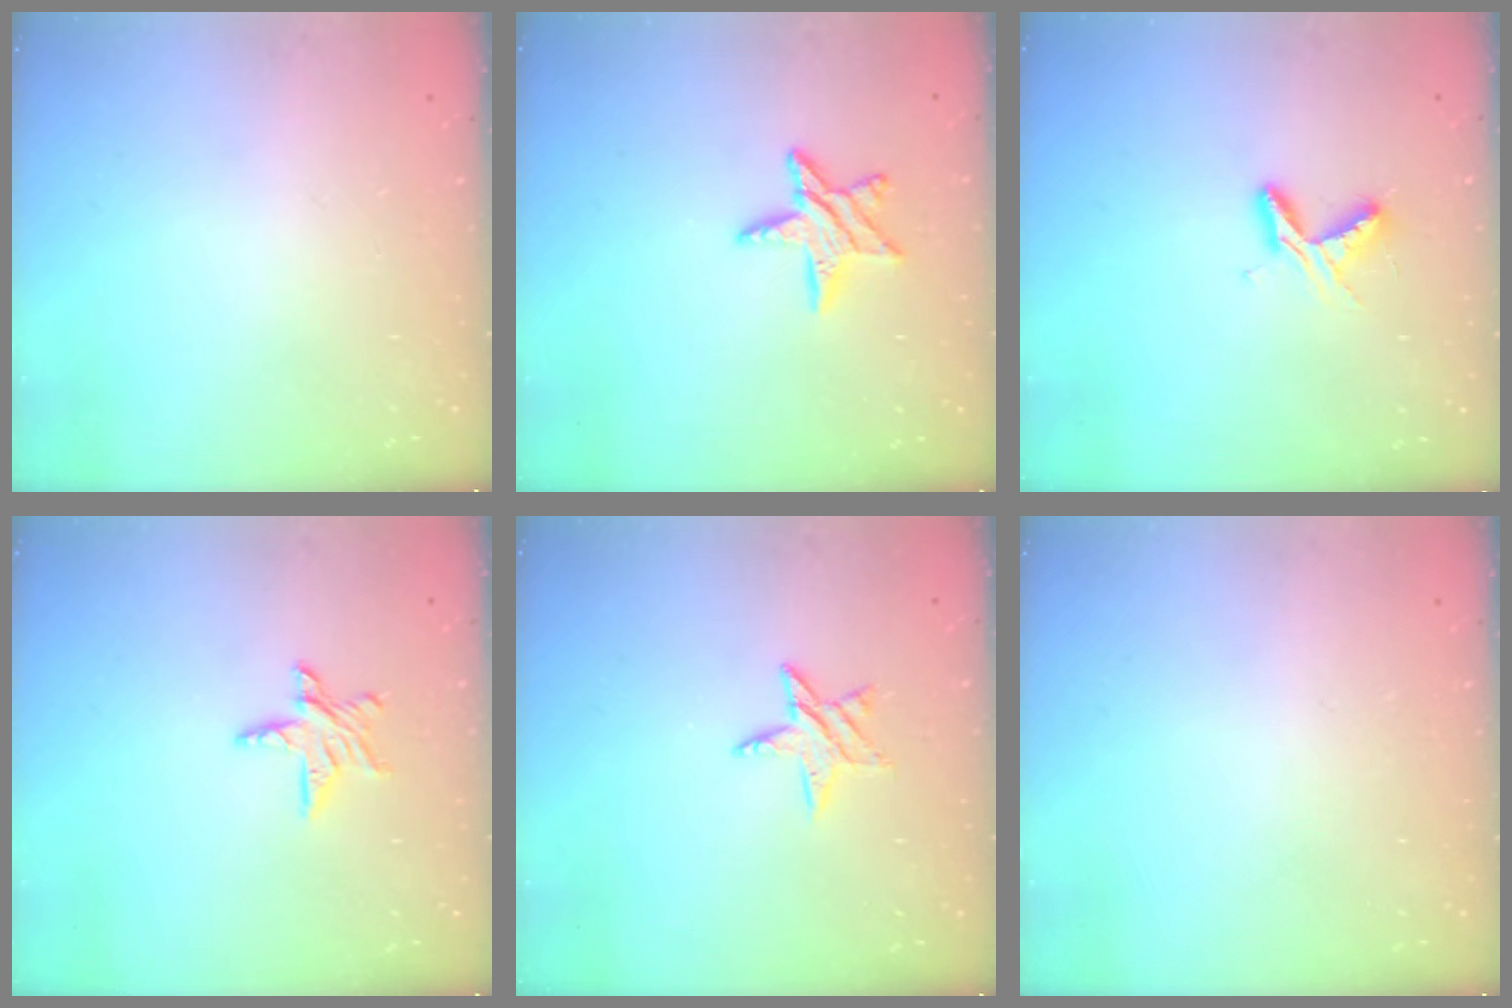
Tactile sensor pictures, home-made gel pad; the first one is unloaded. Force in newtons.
{"total": 8.1, "press": 8.1, "slide": 0.3}
{"total": 5.3, "press": 5.3, "slide": 0.5}
{"total": 7.0, "press": 7.0, "slide": 0.2}
{"total": 7.2, "press": 7.1, "slide": 0.7}
{"total": 0.0}